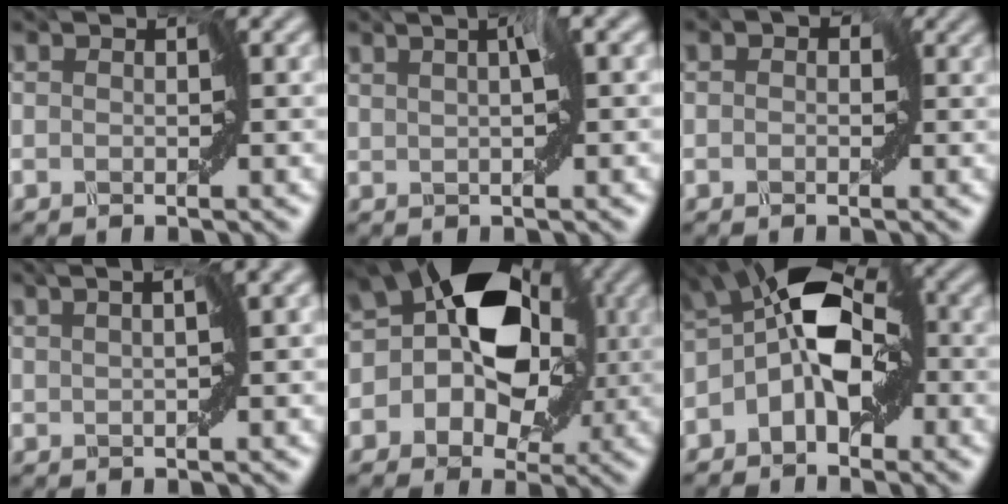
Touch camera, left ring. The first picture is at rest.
{"total": 1.3, "force": [0.5, -0.6, 1.1], "torque": [-0.034, -0.002, 0.015]}
{"total": 2.2, "force": [0.3, 1.6, 1.4], "torque": [-0.009, 0.007, 0.001]}
{"total": 1.1, "force": [0.4, -0.6, 0.9], "torque": [-0.027, -0.004, 0.013]}
{"total": 11.2, "force": [2.2, 7.6, 7.9], "torque": [-0.089, 0.021, 0.020]}
{"total": 6.4, "force": [-0.8, 3.5, 5.4], "torque": [-0.100, 0.015, -0.021]}